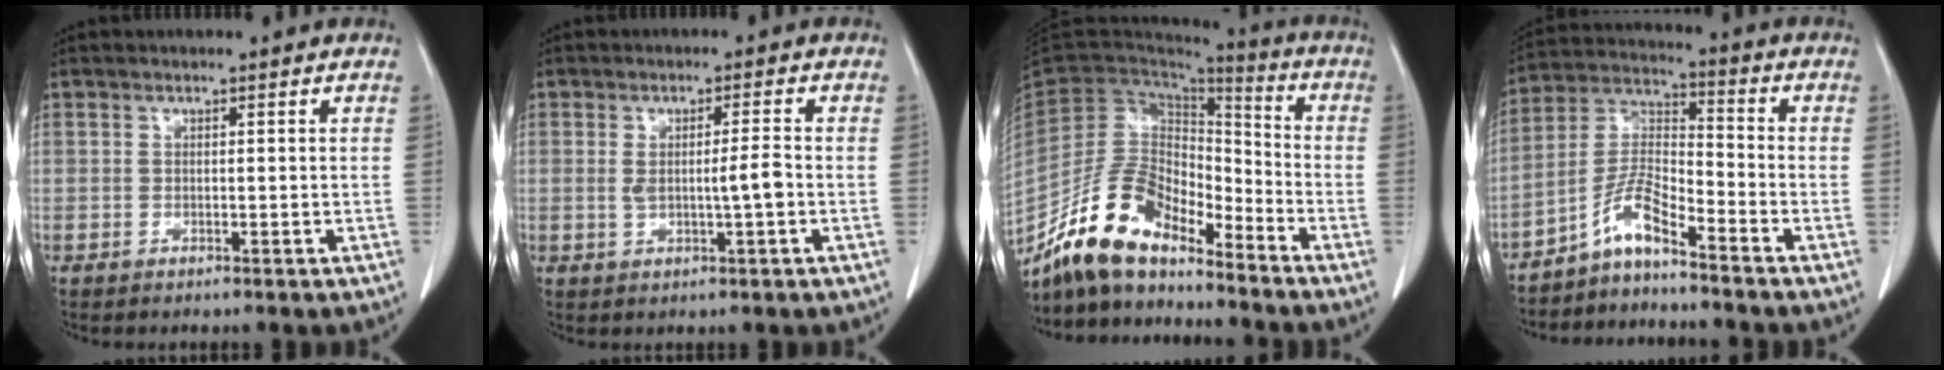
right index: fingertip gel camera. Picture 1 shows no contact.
{"total": 3.9, "force": [-0.3, 0.2, 3.8], "torque": [-0.067, -0.001, -0.002]}
{"total": 14.4, "force": [-11.8, 5.2, 6.4], "torque": [-0.118, 0.028, -0.220]}
{"total": 6.8, "force": [-5.2, 0.6, 4.3], "torque": [-0.096, 0.009, -0.104]}